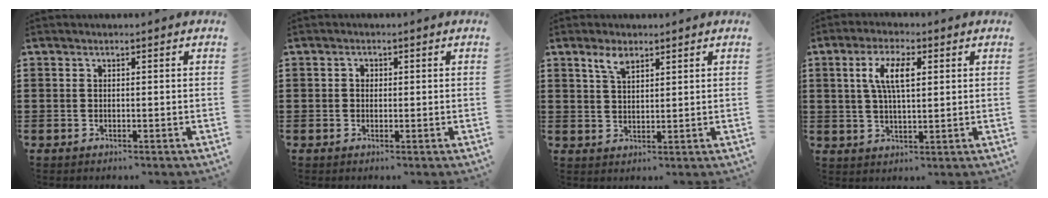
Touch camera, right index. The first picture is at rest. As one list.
[{"total": 0.9, "force": [0.0, 0.8, 0.4], "torque": [-0.010, 0.005, 0.000]}, {"total": 3.4, "force": [2.3, 1.3, 2.0], "torque": [-0.039, 0.001, 0.041]}, {"total": 6.3, "force": [1.6, 2.2, 5.6], "torque": [-0.116, 0.010, 0.025]}]